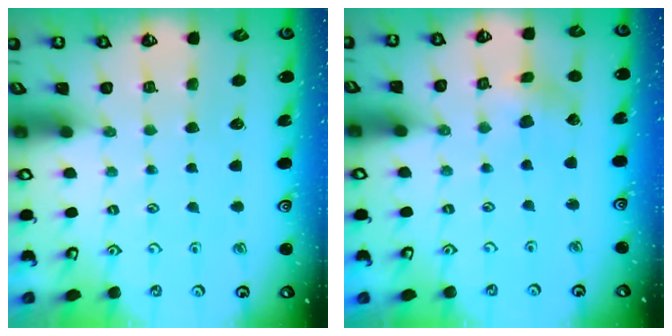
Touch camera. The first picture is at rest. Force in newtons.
{"total": 2.7, "press": 2.7, "slide": 0.5}